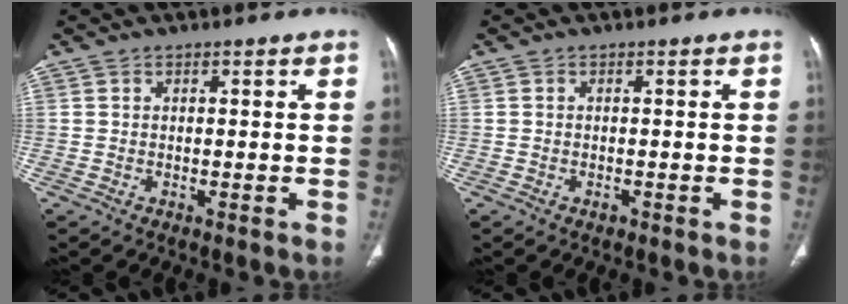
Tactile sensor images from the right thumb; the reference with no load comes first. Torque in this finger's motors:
{"motor_torque": [0.03, 0.20, -0.18, 0.06, 0.04]}